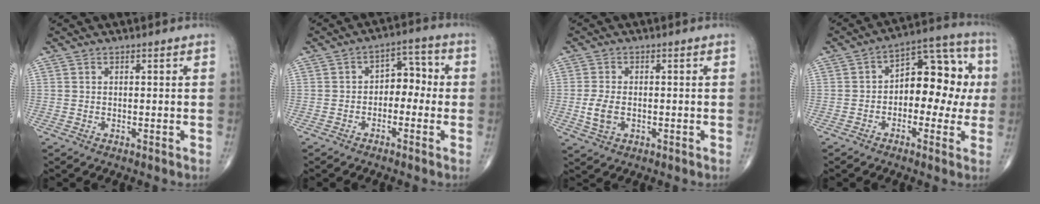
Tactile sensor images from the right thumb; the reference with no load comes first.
{"total": 6.1, "force": [-1.0, 4.2, 4.2], "torque": [-0.031, 0.036, -0.030]}
{"total": 4.5, "force": [-0.7, 2.8, 3.4], "torque": [-0.075, -0.001, -0.011]}
{"total": 13.6, "force": [-0.2, 8.4, 10.7], "torque": [-0.100, 0.048, -0.015]}